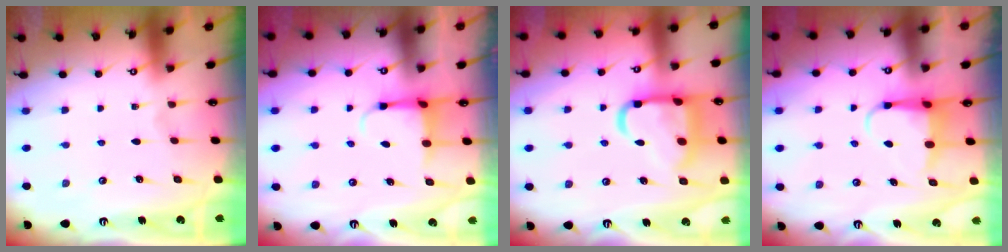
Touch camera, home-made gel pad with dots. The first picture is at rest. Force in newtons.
{"total": 4.0, "press": 3.8, "slide": 1.2}
{"total": 14.9, "press": 14.8, "slide": 1.4}
{"total": 4.7, "press": 4.6, "slide": 0.5}